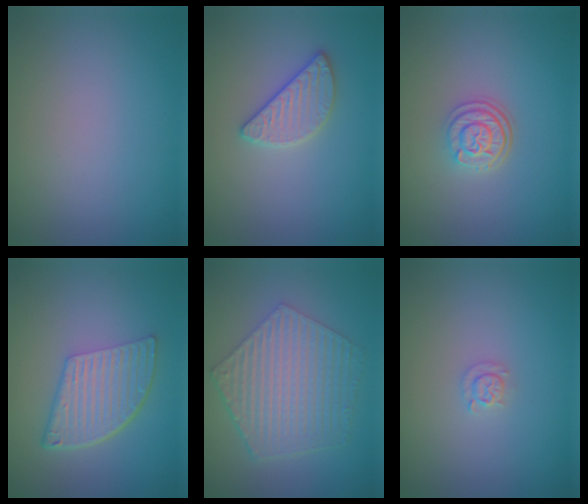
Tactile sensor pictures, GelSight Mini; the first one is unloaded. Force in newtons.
{"total": 2.6, "press": 2.6, "slide": 0.4}
{"total": 3.1, "press": 2.5, "slide": 1.8}
{"total": 6.1, "press": 4.1, "slide": 4.5}
{"total": 6.7, "press": 4.9, "slide": 4.6}
{"total": 1.1, "press": 1.1, "slide": 0.2}